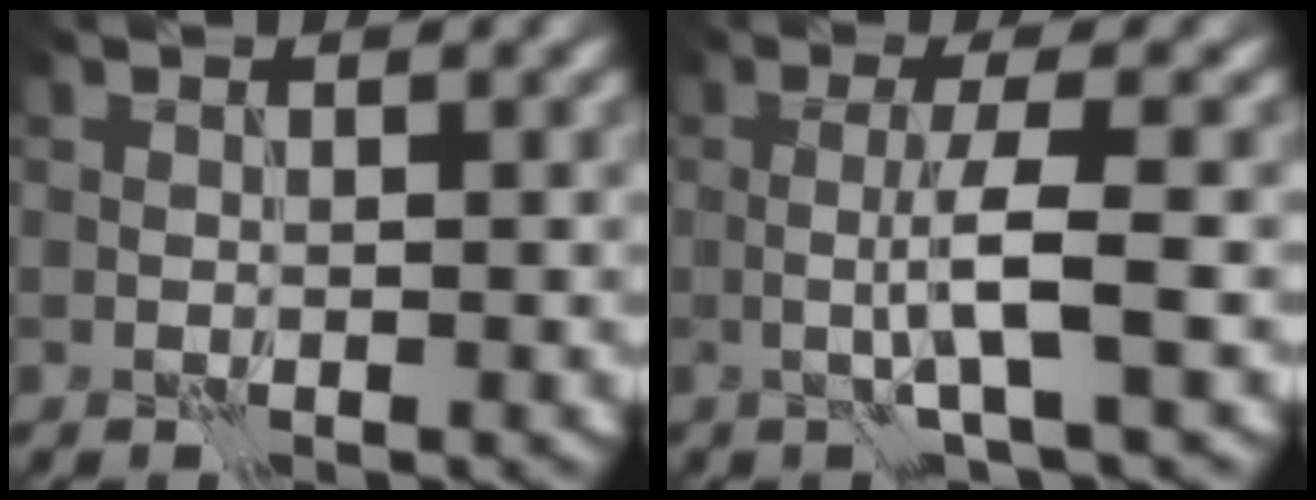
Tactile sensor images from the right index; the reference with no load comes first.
{"total": 4.0, "force": [-0.4, 0.5, 3.9], "torque": [-0.069, 0.000, -0.013]}